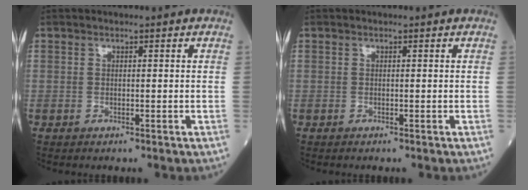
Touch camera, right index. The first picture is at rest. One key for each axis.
{"total": 0.0}